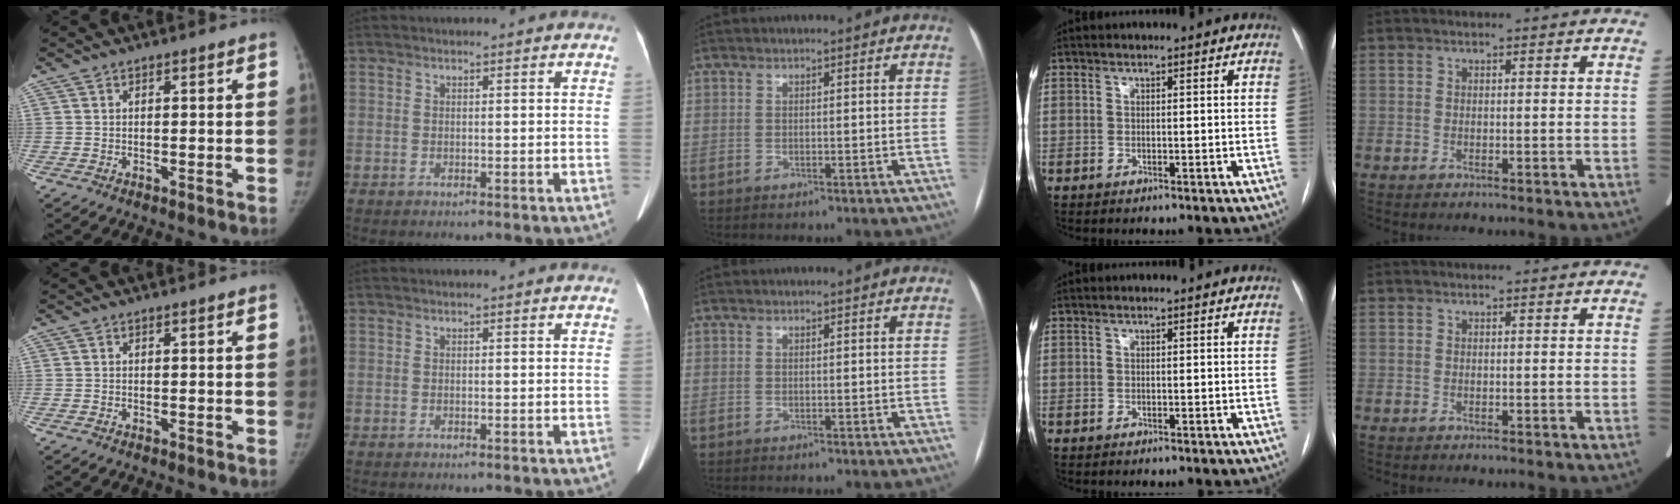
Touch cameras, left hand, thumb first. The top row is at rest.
{}